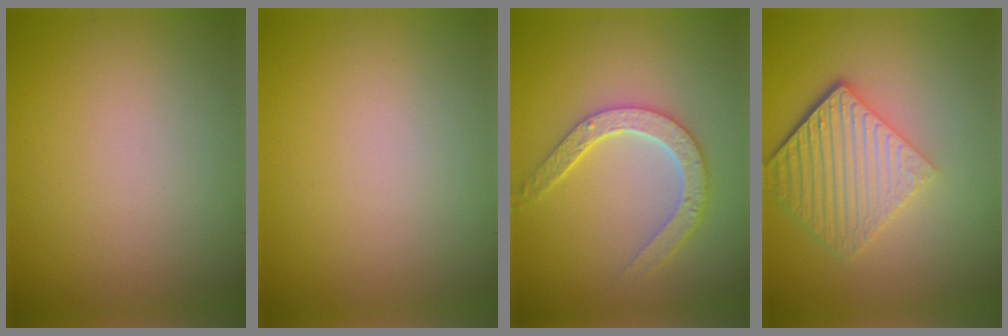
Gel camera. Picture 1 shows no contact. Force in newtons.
{"total": 0.0}
{"total": 4.5, "press": 3.5, "slide": 2.9}
{"total": 5.8, "press": 4.2, "slide": 4.0}